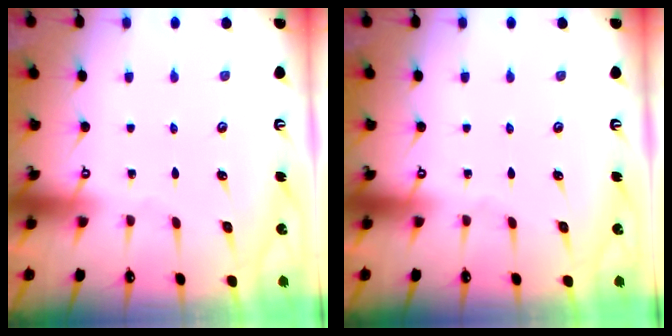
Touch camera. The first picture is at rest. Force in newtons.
{"total": 0.0}